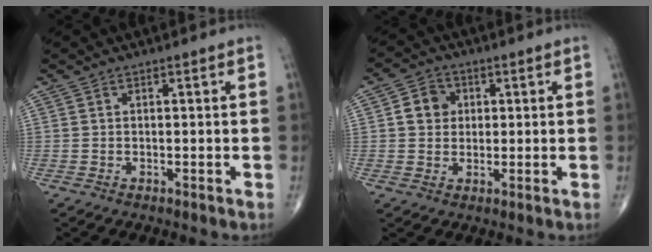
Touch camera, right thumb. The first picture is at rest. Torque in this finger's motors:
{"motor_torque": [0.72, 0.68, 0.33, 0.02, 0.00]}